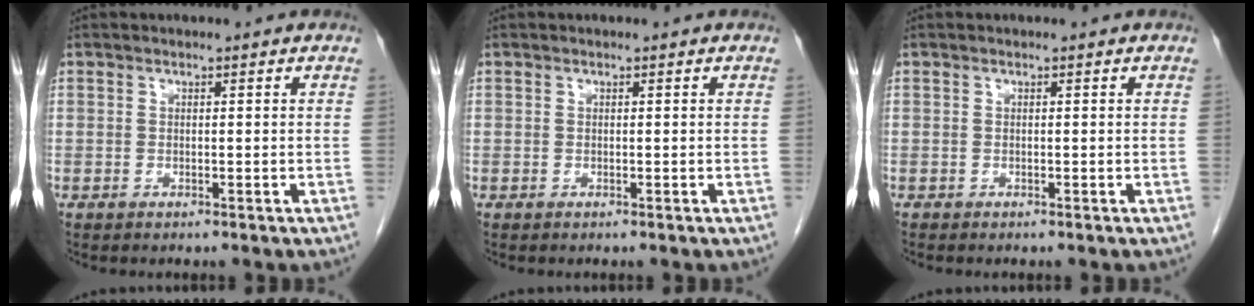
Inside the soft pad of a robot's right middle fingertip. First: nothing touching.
{"total": 0.0}
{"total": 0.0}